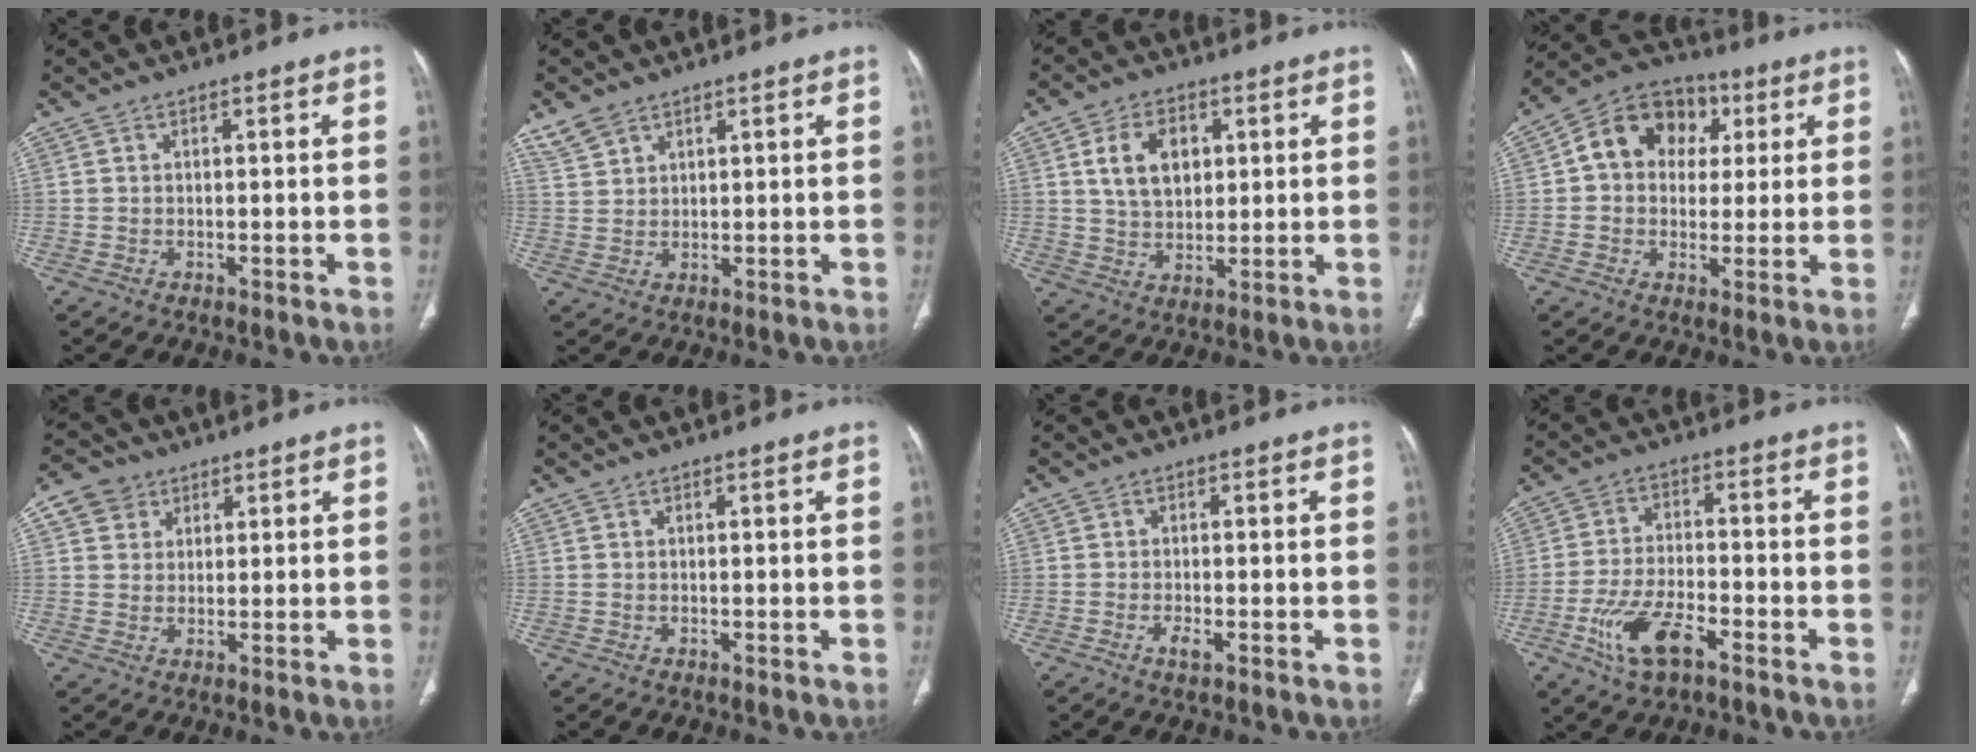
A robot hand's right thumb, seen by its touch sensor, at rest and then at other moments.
{"total": 3.8, "force": [3.0, 1.9, 1.3], "torque": [-0.025, -0.003, 0.069]}
{"total": 9.3, "force": [2.7, 6.3, 6.3], "torque": [-0.084, -0.009, 0.050]}
{"total": 12.8, "force": [2.8, 10.4, 6.9], "torque": [-0.077, 0.017, 0.033]}
{"total": 5.6, "force": [2.6, 4.7, 1.5], "torque": [-0.010, -0.002, 0.047]}
{"total": 0.0}
{"total": 1.8, "force": [-0.9, 0.5, 1.5], "torque": [-0.033, -0.003, -0.020]}
{"total": 10.2, "force": [-5.2, 4.0, 7.8], "torque": [-0.162, 0.019, -0.094]}